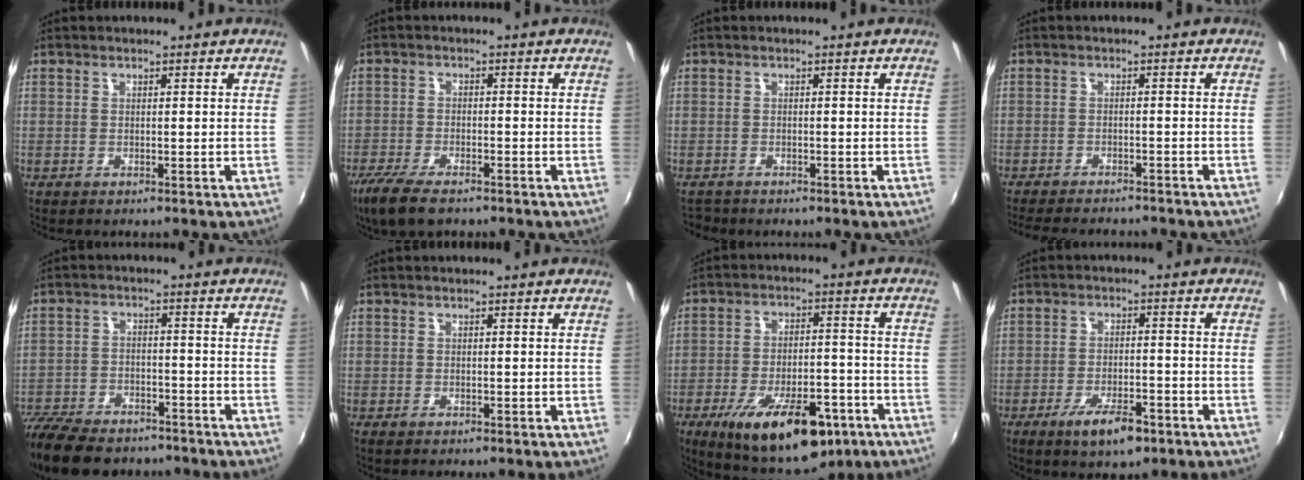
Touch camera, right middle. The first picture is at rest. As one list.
[{"total": 8.3, "force": [-6.1, 2.6, 4.9], "torque": [-0.130, -0.029, -0.116]}, {"total": 1.6, "force": [-1.5, 0.7, 0.0], "torque": [-0.005, -0.006, -0.027]}, {"total": 10.8, "force": [-9.6, 2.2, 4.4], "torque": [-0.104, -0.019, -0.141]}, {"total": 17.0, "force": [-13.5, 7.2, 7.6], "torque": [-0.185, -0.021, -0.218]}, {"total": 0.0}, {"total": 18.9, "force": [-10.7, 7.7, 13.5], "torque": [-0.235, -0.021, -0.150]}, {"total": 7.3, "force": [-4.5, 2.6, 5.2], "torque": [-0.111, -0.011, -0.072]}]